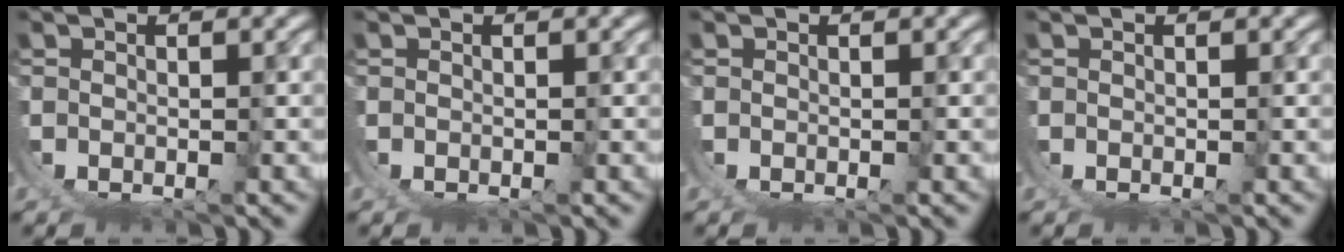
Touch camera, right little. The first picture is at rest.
{"total": 0.0}
{"total": 0.0}
{"total": 0.0}